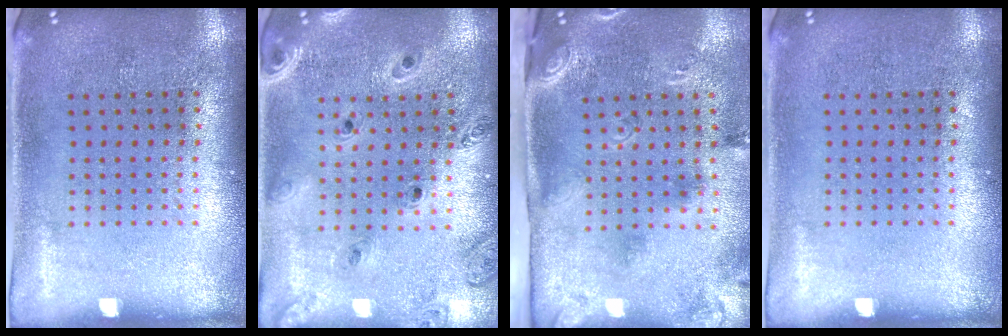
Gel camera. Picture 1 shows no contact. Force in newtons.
{"total": 1.3, "press": 1.3, "slide": 0.1}
{"total": 2.9, "press": 1.9, "slide": 2.2}
{"total": 0.0}